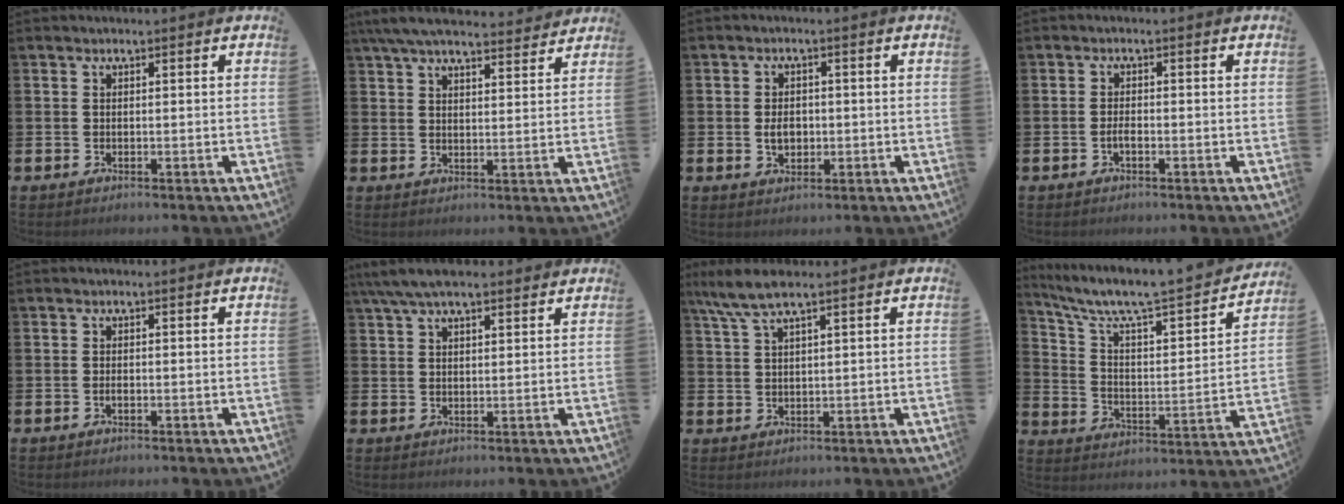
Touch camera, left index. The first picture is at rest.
{"total": 6.4, "force": [6.0, 1.1, 2.1], "torque": [-0.058, -0.027, 0.108]}
{"total": 2.7, "force": [-0.1, 2.0, 1.8], "torque": [-0.018, 0.000, -0.008]}
{"total": 1.3, "force": [-0.6, 0.4, 1.1], "torque": [-0.027, 0.002, -0.010]}
{"total": 0.7, "force": [-0.2, 0.3, 0.6], "torque": [-0.017, 0.001, -0.003]}
{"total": 5.7, "force": [4.7, 1.5, 2.8], "torque": [-0.071, -0.004, 0.088]}
{"total": 5.6, "force": [4.1, 1.0, 3.6], "torque": [-0.083, -0.006, 0.076]}
{"total": 7.5, "force": [6.6, 1.0, 3.5], "torque": [-0.103, -0.054, 0.105]}